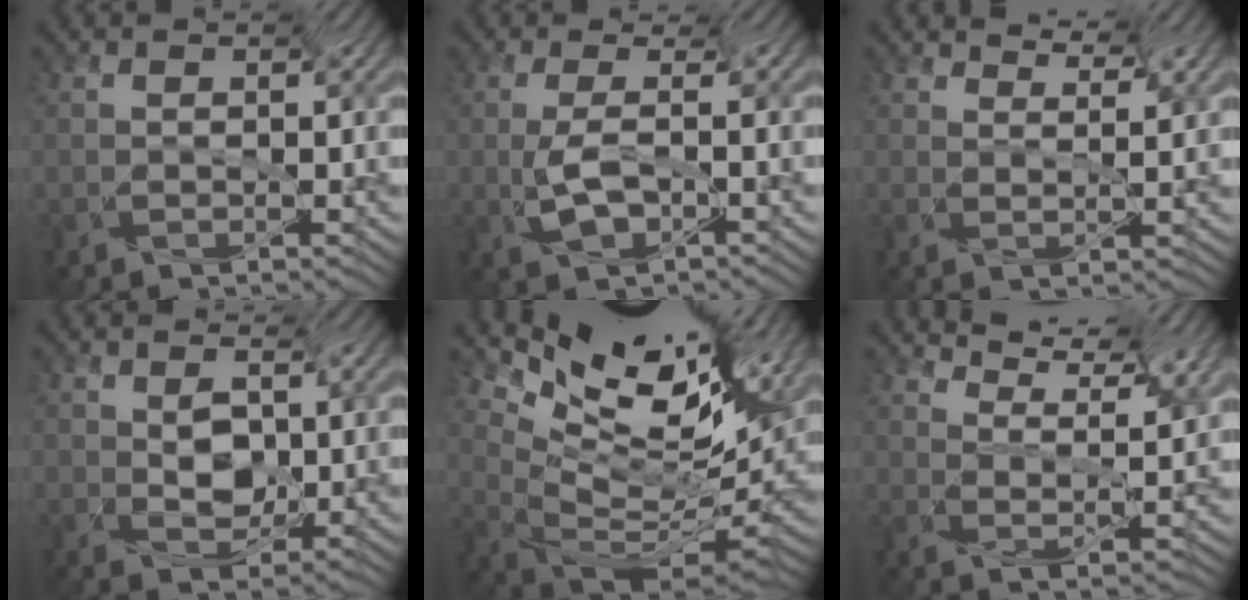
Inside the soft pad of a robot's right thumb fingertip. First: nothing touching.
{"total": 2.9, "force": [-2.0, 0.6, 2.0], "torque": [-0.047, -0.003, -0.034]}
{"total": 2.2, "force": [2.1, -0.7, 0.2], "torque": [-0.014, 0.002, 0.038]}
{"total": 3.3, "force": [-1.3, 2.0, 2.2], "torque": [-0.062, 0.000, -0.027]}
{"total": 12.0, "force": [4.9, 3.1, 10.5], "torque": [-0.152, 0.034, 0.090]}
{"total": 6.6, "force": [5.6, -0.1, 3.6], "torque": [-0.083, 0.009, 0.086]}